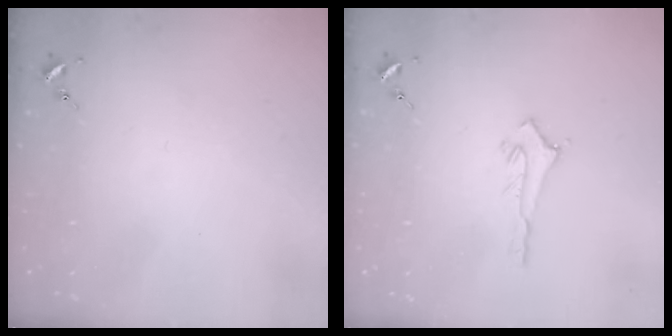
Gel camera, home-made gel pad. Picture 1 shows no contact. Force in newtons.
{"total": 2.8, "press": 2.8, "slide": 0.3}